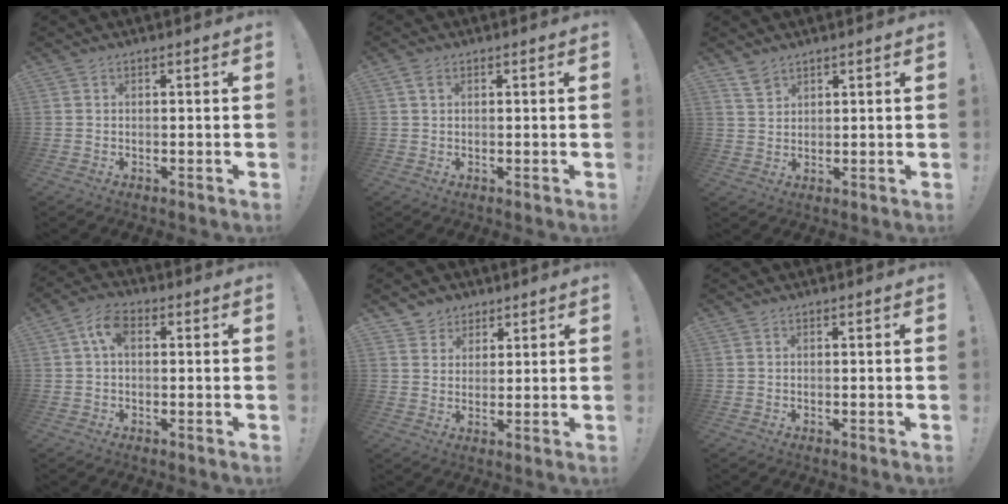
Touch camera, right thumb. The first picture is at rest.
{"total": 2.0, "force": [1.0, 1.2, 1.2], "torque": [-0.022, 0.003, 0.019]}
{"total": 4.2, "force": [3.3, 2.2, 1.4], "torque": [-0.016, -0.021, 0.062]}
{"total": 6.2, "force": [1.4, 3.5, 5.0], "torque": [-0.091, 0.005, 0.024]}
{"total": 5.1, "force": [3.2, 4.0, 0.0], "torque": [0.003, -0.027, 0.063]}
{"total": 0.0}